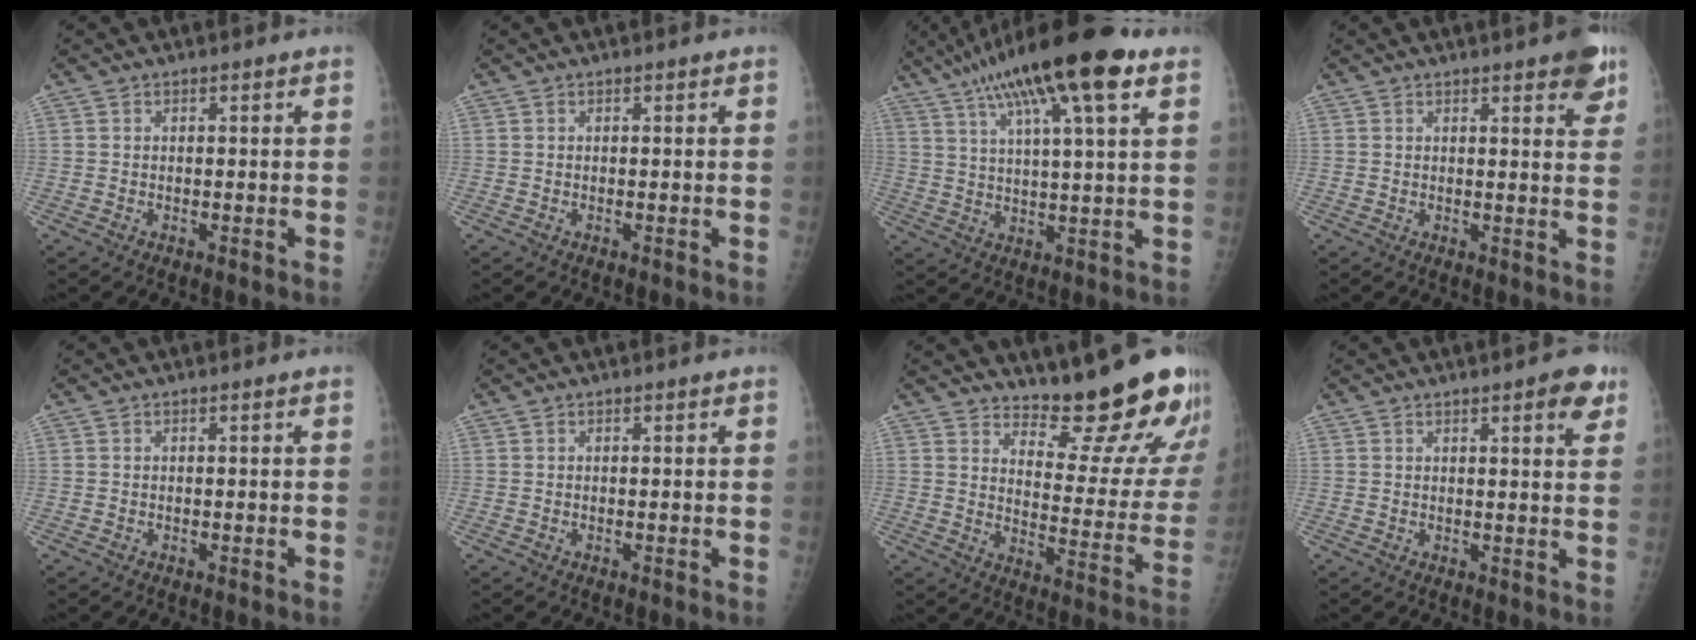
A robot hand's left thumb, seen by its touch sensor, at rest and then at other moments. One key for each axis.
{"total": 0.0}
{"total": 20.0, "fx": 11.2, "fy": 3.9, "fz": 16.1, "tx": -0.275, "ty": -0.002, "tz": 0.184}
{"total": 6.7, "fx": 4.1, "fy": 2.0, "fz": 5.0, "tx": -0.042, "ty": -0.015, "tz": 0.047}
{"total": 0.0}
{"total": 0.0}
{"total": 18.8, "fx": 16.6, "fy": 4.0, "fz": 7.8, "tx": -0.062, "ty": -0.161, "tz": 0.216}
{"total": 5.3, "fx": 3.1, "fy": 1.5, "fz": 4.1, "tx": -0.038, "ty": -0.012, "tz": 0.033}